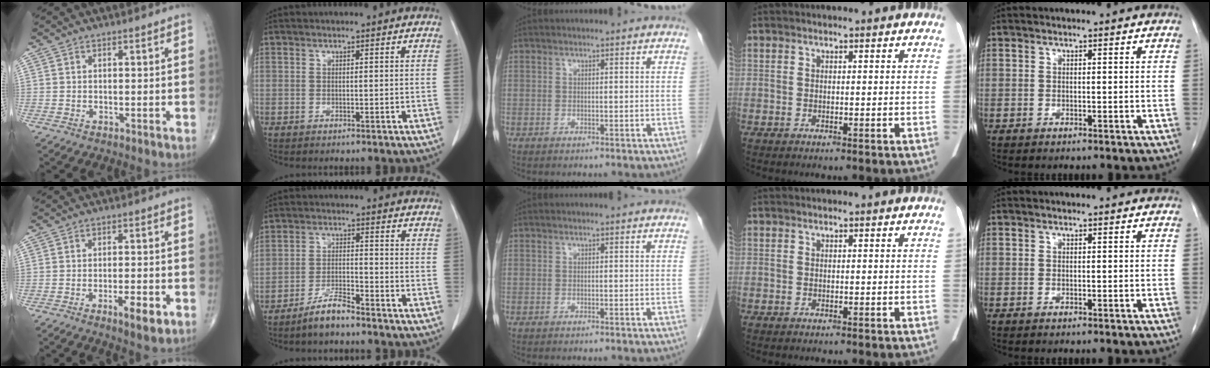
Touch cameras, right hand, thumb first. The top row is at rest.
{"thumb": {"total": 5.5, "force": [-2.5, 1.6, 4.7], "torque": [-0.071, 0.001, -0.035]}, "index": {"total": 4.7, "force": [-4.1, 0.9, 2.2], "torque": [-0.044, -0.002, -0.078]}}